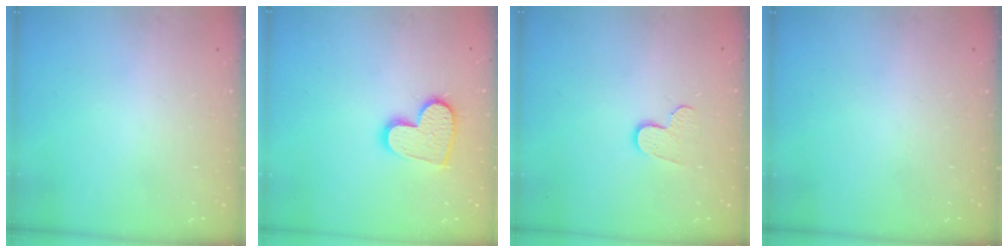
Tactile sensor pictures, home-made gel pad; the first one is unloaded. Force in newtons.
{"total": 12.7, "press": 12.6, "slide": 1.0}
{"total": 6.3, "press": 6.3, "slide": 0.5}
{"total": 0.0}